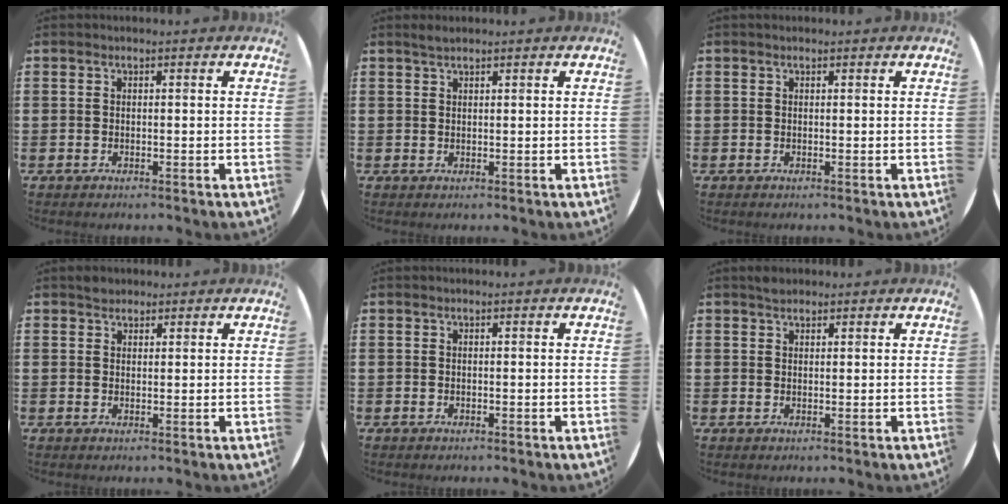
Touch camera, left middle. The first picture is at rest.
{"total": 1.1, "force": [1.0, 0.1, 0.4], "torque": [-0.006, 0.003, 0.017]}
{"total": 0.0}
{"total": 1.6, "force": [1.5, 0.7, -0.1], "torque": [0.008, 0.001, 0.027]}
{"total": 0.0}
{"total": 1.2, "force": [1.1, 0.5, 0.1], "torque": [0.005, 0.000, 0.020]}